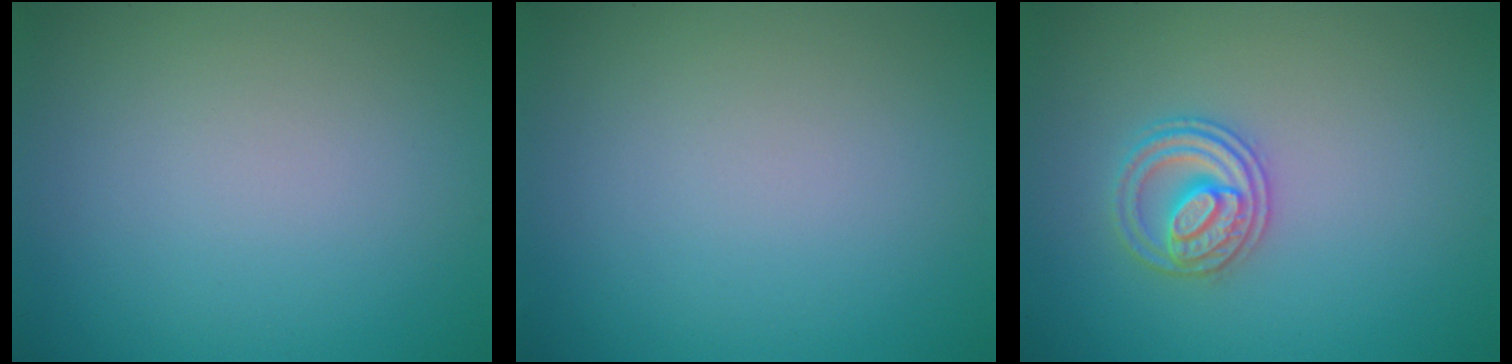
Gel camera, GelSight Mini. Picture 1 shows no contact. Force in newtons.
{"total": 0.0}
{"total": 2.6, "press": 2.6, "slide": 0.5}